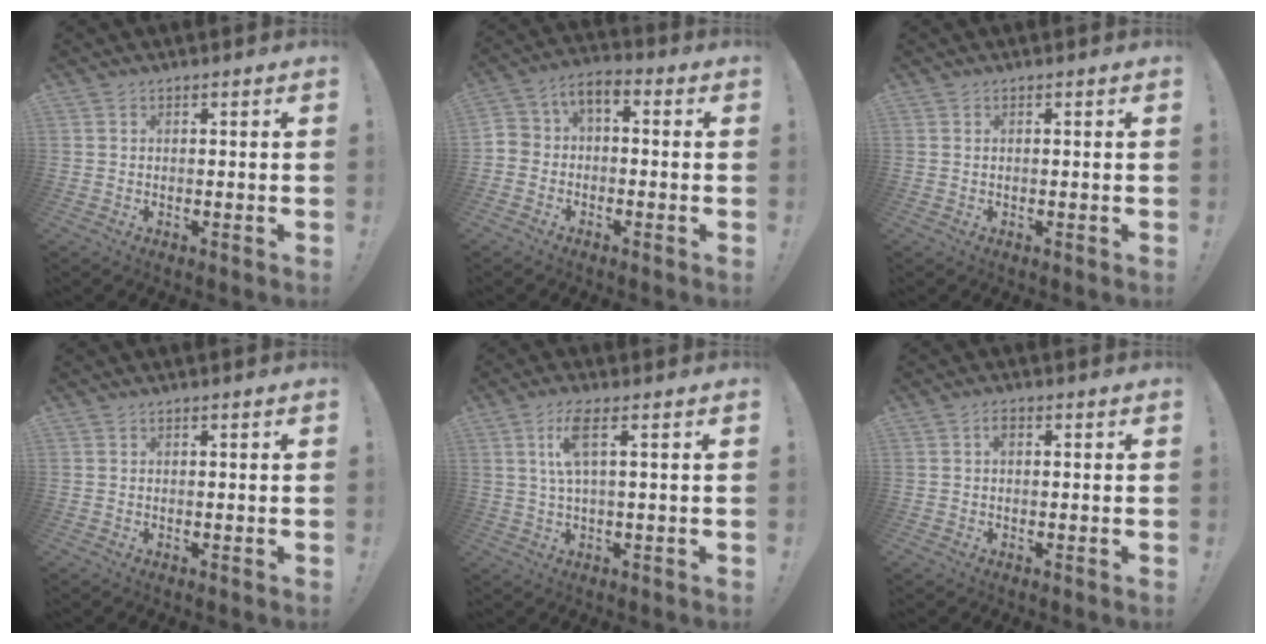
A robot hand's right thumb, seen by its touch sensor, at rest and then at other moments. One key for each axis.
{"total": 4.9, "fx": -2.8, "fy": 3.5, "fz": 2.1, "tx": -0.042, "ty": 0.022, "tz": -0.049}
{"total": 0.0}
{"total": 0.0}
{"total": 7.3, "fx": 2.4, "fy": 1.6, "fz": 6.7, "tx": -0.127, "ty": 0.002, "tz": 0.042}
{"total": 1.5, "fx": 0.4, "fy": 0.8, "fz": 1.2, "tx": -0.019, "ty": 0.002, "tz": 0.004}